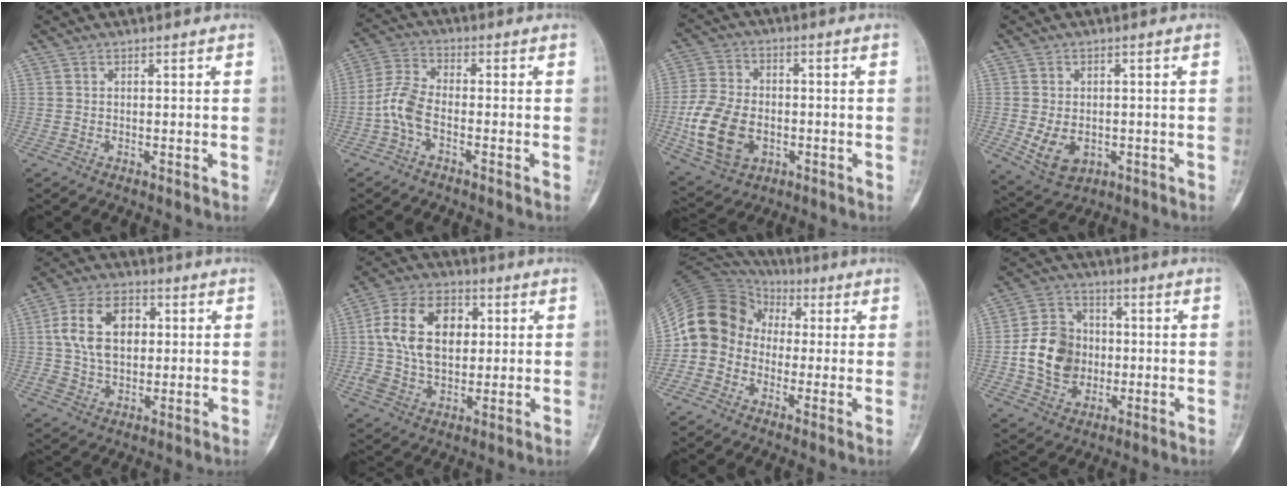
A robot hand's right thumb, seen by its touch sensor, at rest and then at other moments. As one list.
[{"total": 6.2, "force": [-2.3, 2.9, 4.9], "torque": [-0.111, 0.021, -0.056]}, {"total": 14.1, "force": [-3.1, 9.9, 9.6], "torque": [-0.182, 0.007, -0.051]}, {"total": 6.9, "force": [-1.3, 5.0, 4.6], "torque": [-0.069, -0.003, -0.006]}, {"total": 11.3, "force": [1.8, 7.5, 8.2], "torque": [-0.131, 0.011, 0.031]}, {"total": 15.6, "force": [2.6, 10.4, 11.3], "torque": [-0.180, 0.011, 0.043]}, {"total": 12.7, "force": [-0.7, 11.2, 5.9], "torque": [-0.101, 0.053, -0.025]}, {"total": 12.9, "force": [-1.0, 10.6, 7.2], "torque": [-0.107, 0.019, -0.020]}]